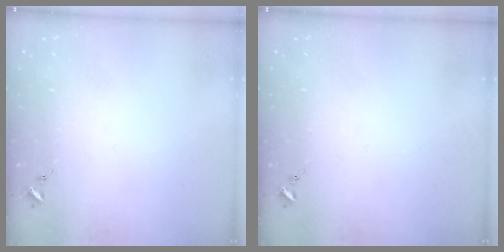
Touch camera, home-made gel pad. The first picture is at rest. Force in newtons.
{"total": 0.0}